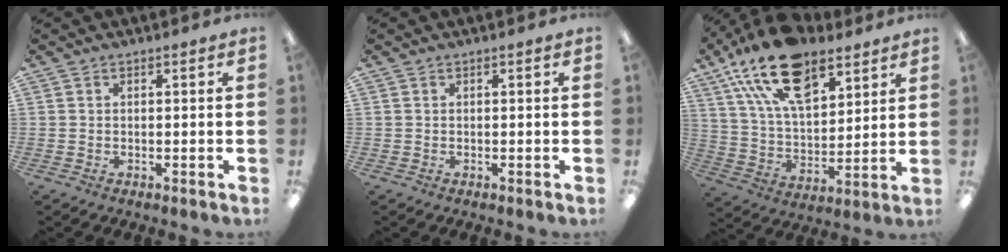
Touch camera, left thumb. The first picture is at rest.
{"total": 0.0}
{"total": 21.2, "force": [13.2, 10.7, 12.7], "torque": [-0.224, -0.056, 0.235]}